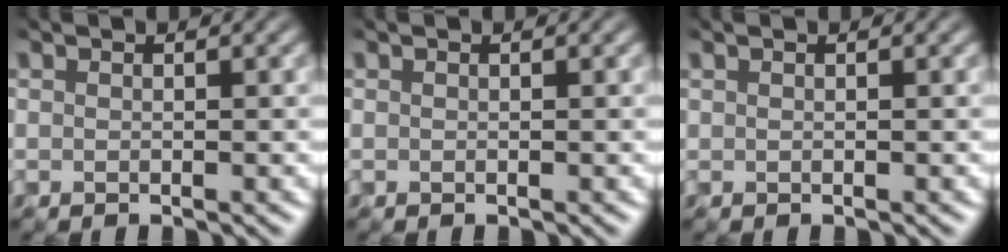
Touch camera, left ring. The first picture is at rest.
{"total": 0.0}
{"total": 0.0}